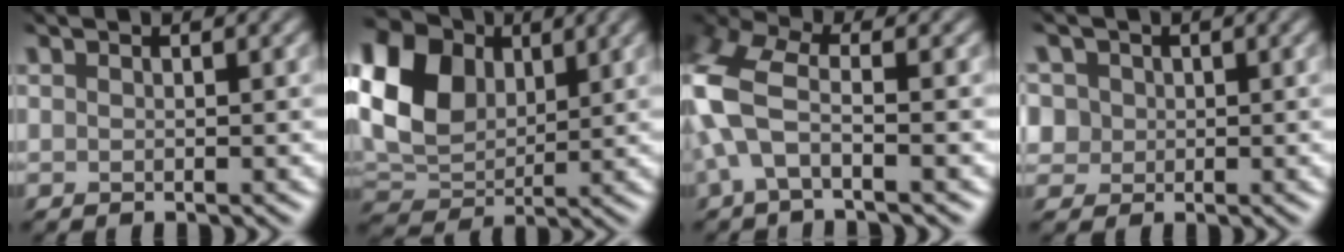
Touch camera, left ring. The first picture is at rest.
{"total": 9.1, "force": [1.9, 7.1, 5.4], "torque": [-0.152, 0.008, 0.039]}
{"total": 5.6, "force": [-1.7, 2.6, 4.6], "torque": [-0.134, 0.006, -0.040]}
{"total": 2.1, "force": [0.0, 2.1, 0.3], "torque": [-0.035, -0.012, 0.017]}